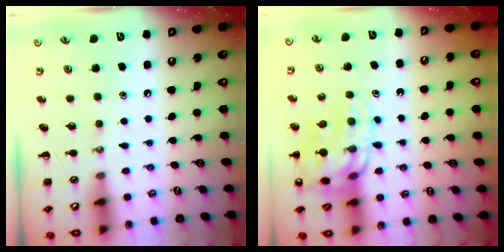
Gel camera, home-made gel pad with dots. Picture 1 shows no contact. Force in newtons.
{"total": 14.3, "press": 14.1, "slide": 2.4}